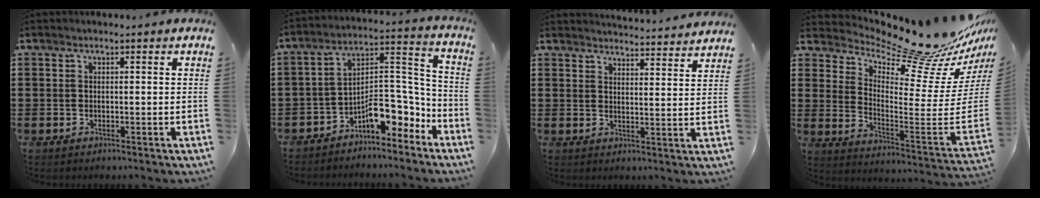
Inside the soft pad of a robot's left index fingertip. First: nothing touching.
{"total": 8.9, "force": [-6.7, 3.3, 4.9], "torque": [-0.075, 0.014, -0.126]}
{"total": 3.8, "force": [3.8, -0.5, 0.0], "torque": [-0.005, -0.029, 0.065]}
{"total": 12.6, "force": [11.5, 1.5, 4.9], "torque": [-0.079, -0.111, 0.183]}